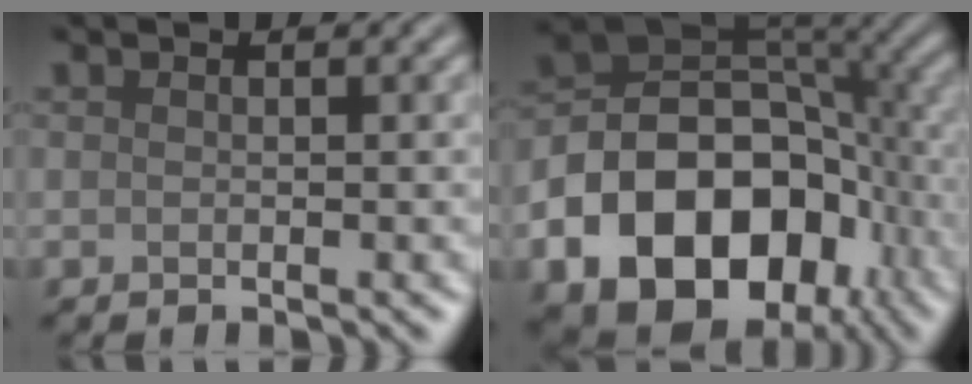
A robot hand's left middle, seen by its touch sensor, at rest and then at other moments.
{"total": 16.2, "force": [-6.8, 11.2, 9.5], "torque": [-0.163, -0.014, -0.116]}